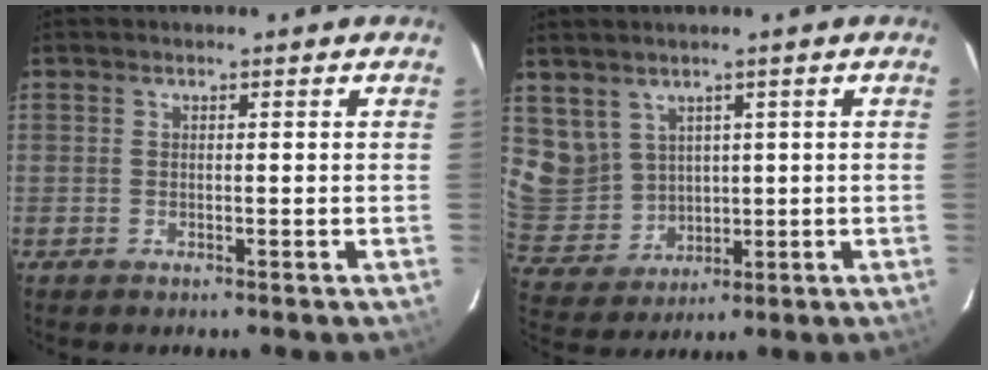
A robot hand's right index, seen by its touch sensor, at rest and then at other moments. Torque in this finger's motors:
{"motor_torque": [0.45, 0.31, 0.18, 0.01]}